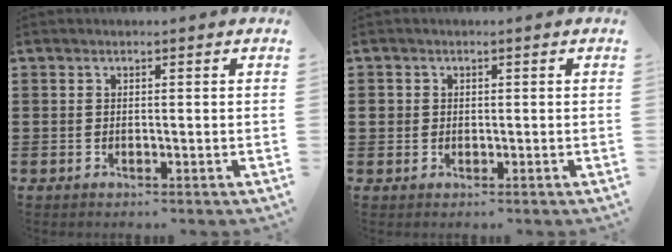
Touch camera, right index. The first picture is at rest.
{"total": 1.3, "force": [0.3, 1.2, 0.4], "torque": [-0.012, 0.004, 0.006]}